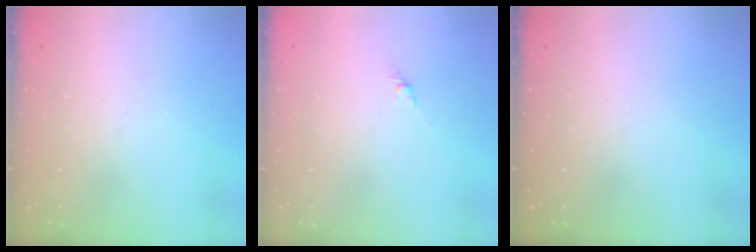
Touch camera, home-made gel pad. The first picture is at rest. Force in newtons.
{"total": 3.0, "press": 2.9, "slide": 0.7}
{"total": 0.0}